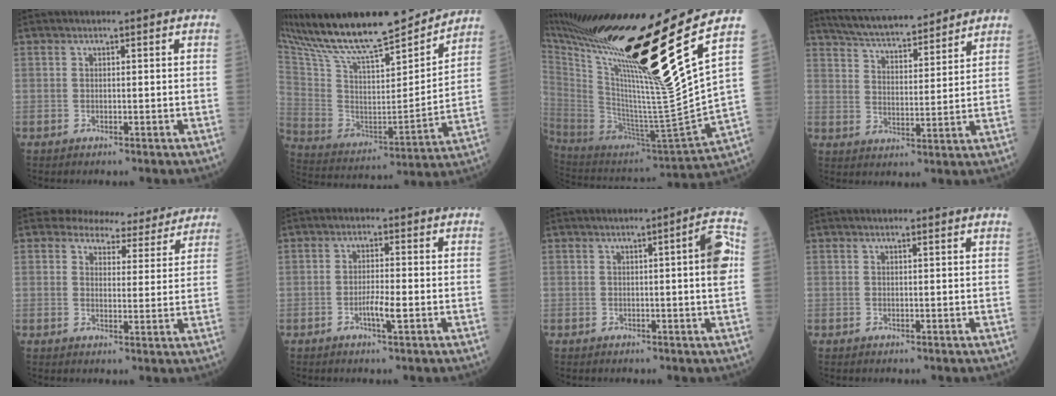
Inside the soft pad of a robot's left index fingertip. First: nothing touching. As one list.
[{"total": 28.2, "force": [24.0, 5.2, 13.9], "torque": [-0.265, -0.010, 0.374]}, {"total": 31.0, "force": [19.3, -3.0, 24.1], "torque": [-0.415, -0.081, 0.326]}, {"total": 14.9, "force": [13.5, 2.2, 5.8], "torque": [-0.098, 0.008, 0.213]}, {"total": 9.8, "force": [9.3, 3.1, 0.8], "torque": [0.008, -0.011, 0.098]}, {"total": 2.8, "force": [-1.1, 0.2, 2.5], "torque": [-0.049, -0.005, -0.022]}, {"total": 4.6, "force": [0.5, -0.3, 4.6], "torque": [-0.059, 0.003, 0.006]}, {"total": 1.0, "force": [0.9, -0.2, 0.4], "torque": [-0.019, -0.002, 0.015]}]